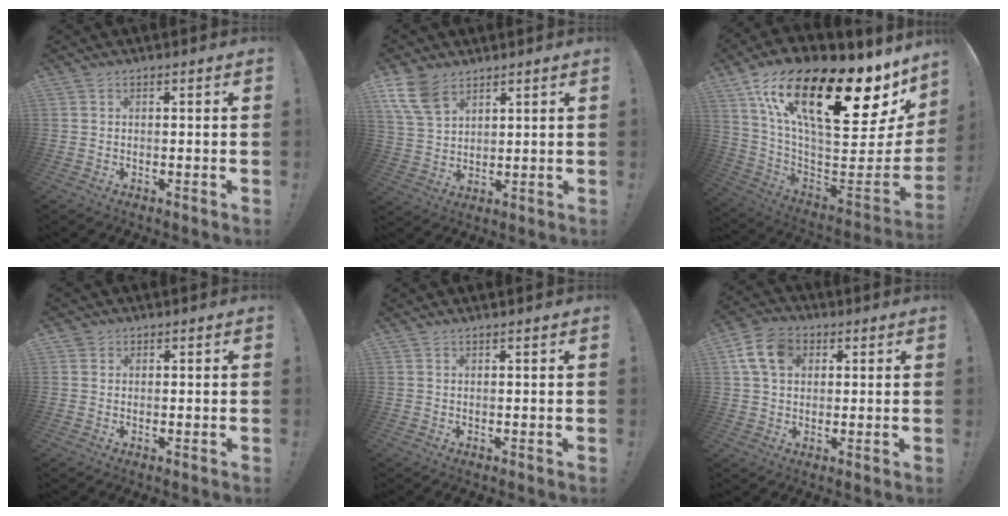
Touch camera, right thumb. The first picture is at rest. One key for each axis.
{"total": 10.0, "fx": 6.4, "fy": 5.7, "fz": 5.1, "tx": -0.109, "ty": -0.024, "tz": 0.129}
{"total": 26.0, "fx": 10.2, "fy": 10.0, "fz": 21.7, "tx": -0.334, "ty": -0.060, "tz": 0.186}
{"total": 1.3, "fx": 0.9, "fy": 1.0, "fz": 0.2, "tx": -0.004, "ty": -0.001, "tz": 0.018}
{"total": 0.7, "fx": 0.6, "fy": -0.2, "fz": 0.1, "tx": 0.005, "ty": -0.003, "tz": 0.011}
{"total": 11.1, "fx": 3.9, "fy": 8.1, "fz": 6.5, "tx": -0.118, "ty": 0.003, "tz": 0.079}